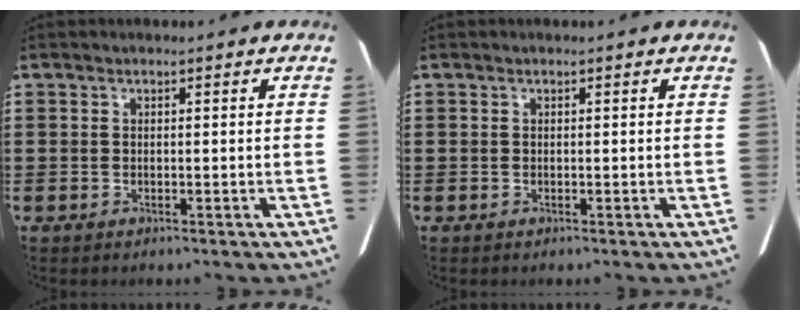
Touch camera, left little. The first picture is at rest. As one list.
[{"total": 0.0}]